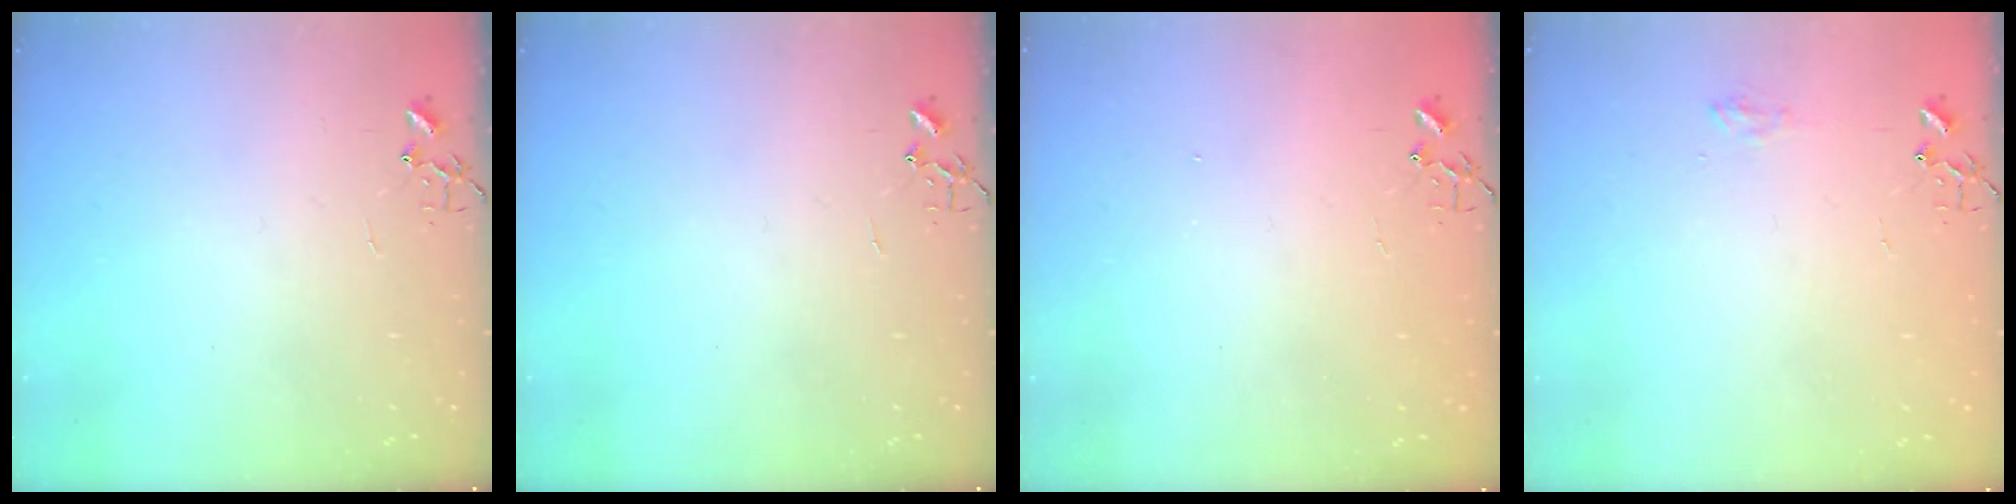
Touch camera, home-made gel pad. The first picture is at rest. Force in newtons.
{"total": 0.0}
{"total": 1.2, "press": 1.2, "slide": 0.1}
{"total": 5.9, "press": 5.9, "slide": 0.7}